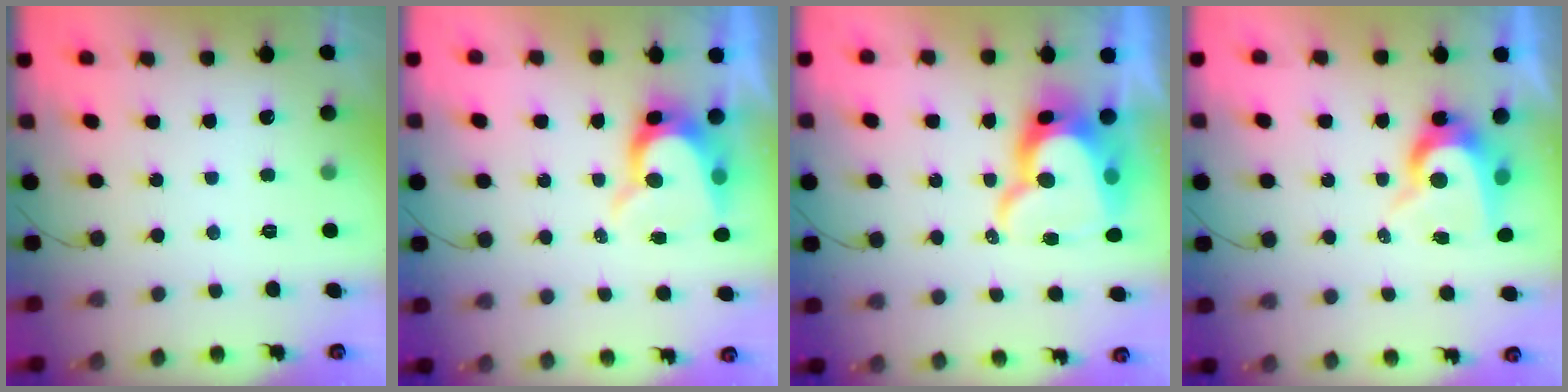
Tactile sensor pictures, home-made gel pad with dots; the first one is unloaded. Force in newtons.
{"total": 8.7, "press": 8.7, "slide": 0.6}
{"total": 17.8, "press": 17.7, "slide": 1.7}
{"total": 9.2, "press": 9.2, "slide": 0.6}